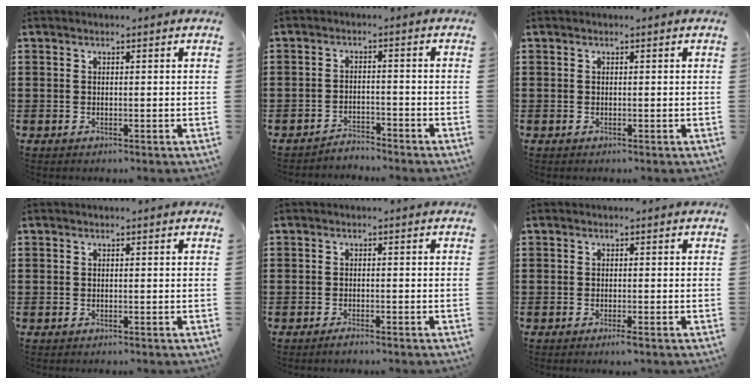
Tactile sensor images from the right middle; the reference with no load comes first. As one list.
[{"total": 2.7, "force": [-2.7, 0.1, -0.2], "torque": [-0.006, 0.000, -0.058]}, {"total": 0.0}, {"total": 0.0}, {"total": 1.1, "force": [-1.0, 0.1, 0.5], "torque": [-0.013, -0.006, -0.017]}, {"total": 1.0, "force": [-0.7, 0.1, 0.8], "torque": [-0.015, -0.003, -0.012]}]